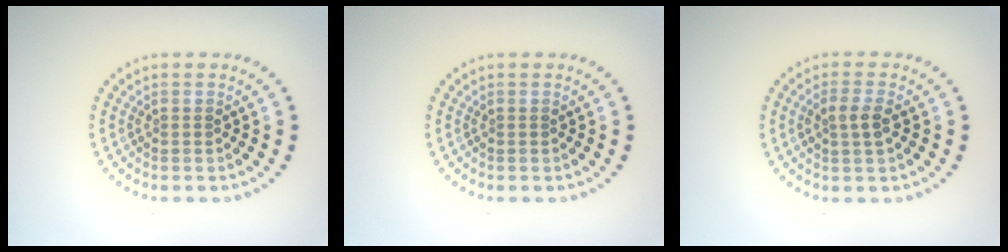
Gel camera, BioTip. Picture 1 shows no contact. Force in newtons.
{"total": 0.0}
{"total": 2.0, "press": 2.0, "slide": 0.5}